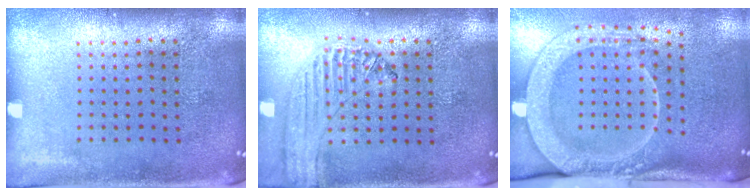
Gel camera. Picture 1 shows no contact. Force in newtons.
{"total": 0.8, "press": 0.8, "slide": 0.1}
{"total": 2.8, "press": 2.2, "slide": 1.8}